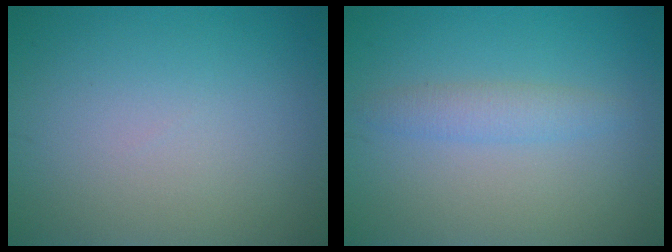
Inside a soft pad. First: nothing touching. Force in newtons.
{"total": 1.9, "press": 1.9, "slide": 0.0}